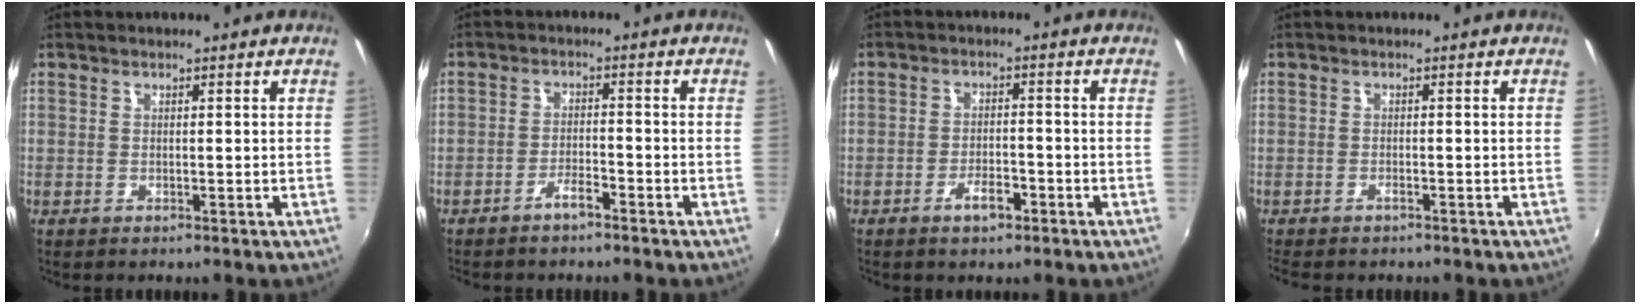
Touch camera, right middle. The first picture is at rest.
{"total": 2.9, "force": [-2.4, 0.5, 1.4], "torque": [-0.040, 0.006, -0.044]}
{"total": 3.9, "force": [-2.5, 1.6, 2.5], "torque": [-0.052, 0.000, -0.040]}
{"total": 2.4, "force": [-2.1, 0.7, 1.0], "torque": [-0.029, -0.008, -0.036]}